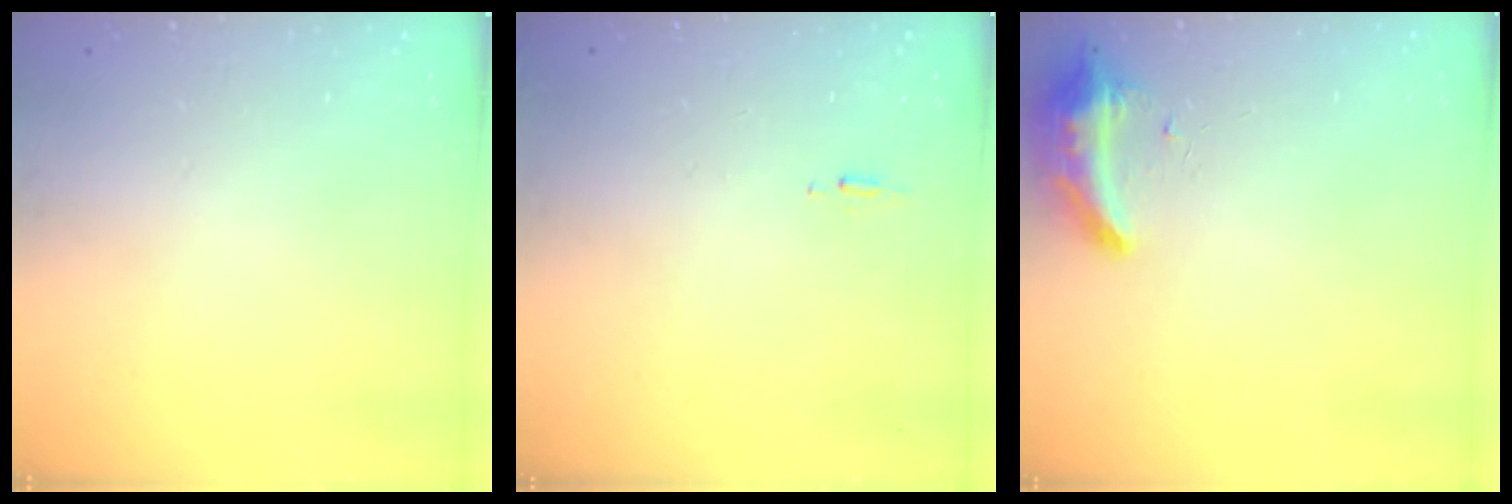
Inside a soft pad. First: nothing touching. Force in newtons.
{"total": 5.0, "press": 4.7, "slide": 1.8}
{"total": 8.6, "press": 8.6, "slide": 1.1}